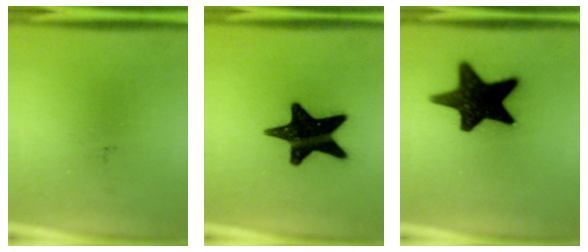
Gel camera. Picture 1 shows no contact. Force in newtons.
{"total": 18.9}
{"total": 18.5}